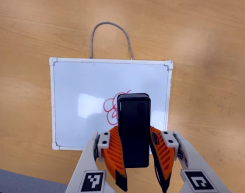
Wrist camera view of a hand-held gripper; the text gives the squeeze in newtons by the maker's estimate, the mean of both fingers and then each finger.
{"total": 7.7, "left": 6.6, "right": 8.7}